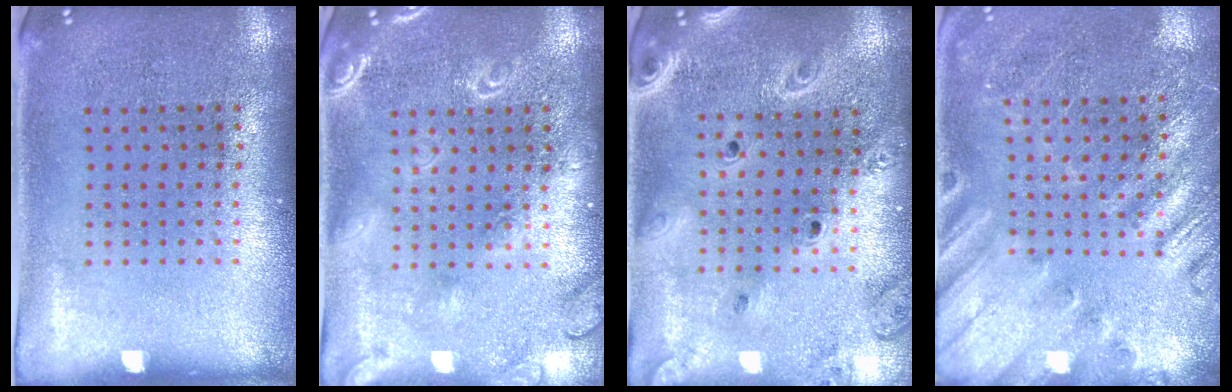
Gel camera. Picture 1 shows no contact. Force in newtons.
{"total": 1.7, "press": 1.7, "slide": 0.2}
{"total": 2.5, "press": 2.2, "slide": 1.2}
{"total": 2.3, "press": 2.2, "slide": 0.7}